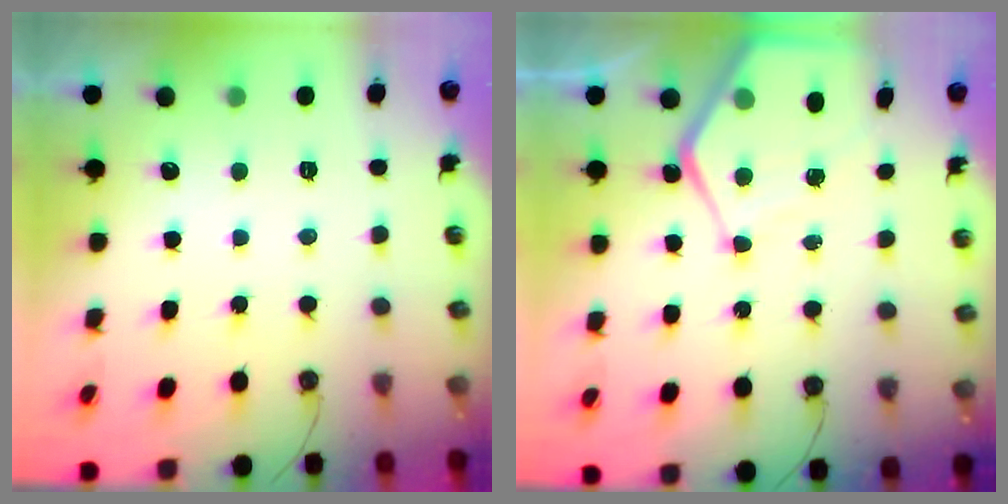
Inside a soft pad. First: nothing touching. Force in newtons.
{"total": 9.7, "press": 9.7, "slide": 0.9}